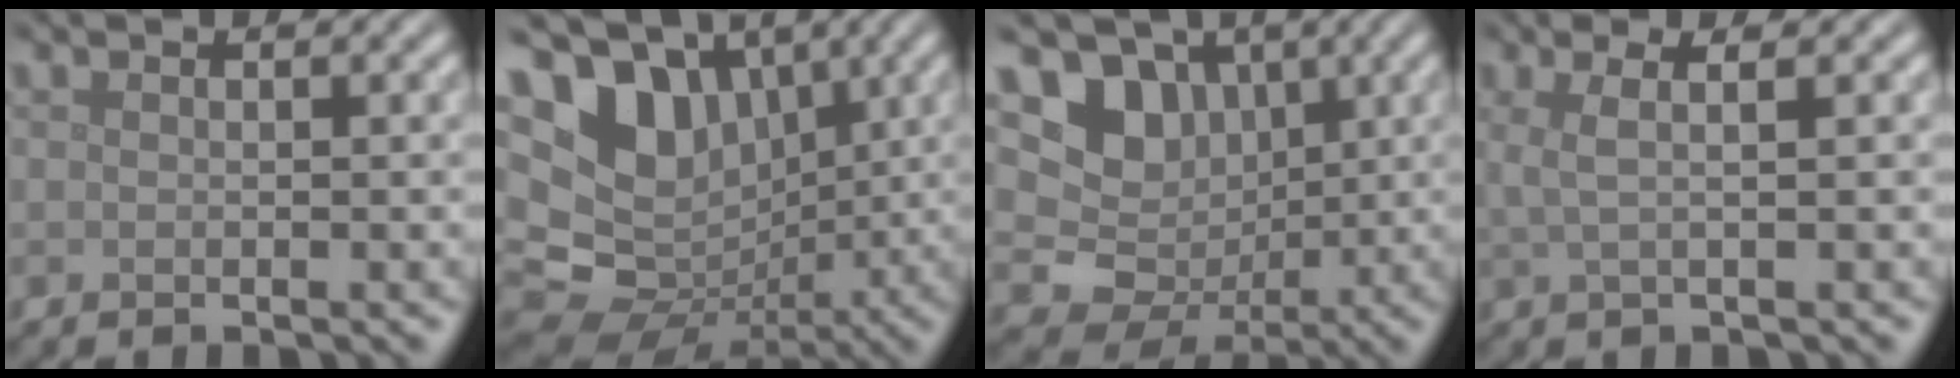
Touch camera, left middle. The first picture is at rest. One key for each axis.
{"total": 15.3, "fx": 3.1, "fy": 12.7, "fz": 8.1, "tx": -0.173, "ty": 0.024, "tz": 0.044}
{"total": 8.8, "fx": 2.0, "fy": 7.8, "fz": 3.5, "tx": -0.062, "ty": 0.010, "tz": 0.011}
{"total": 2.3, "fx": 0.4, "fy": 0.6, "fz": 2.2, "tx": -0.038, "ty": 0.003, "tz": 0.002}